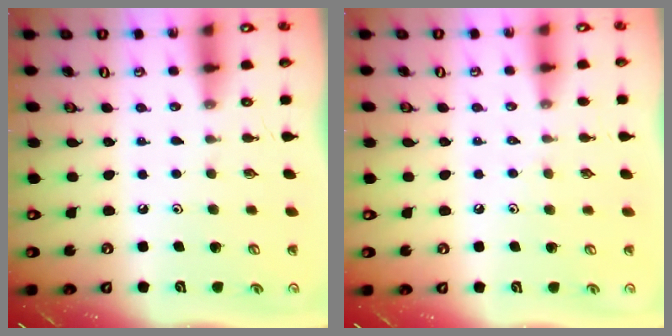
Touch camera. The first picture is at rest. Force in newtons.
{"total": 4.3, "press": 4.3, "slide": 0.6}